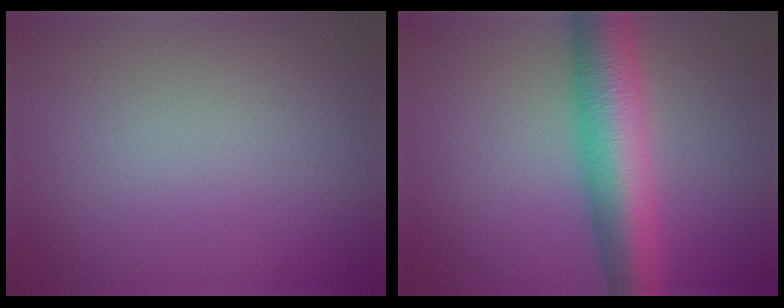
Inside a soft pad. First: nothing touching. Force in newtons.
{"total": 8.3, "press": 8.2, "slide": 0.4}